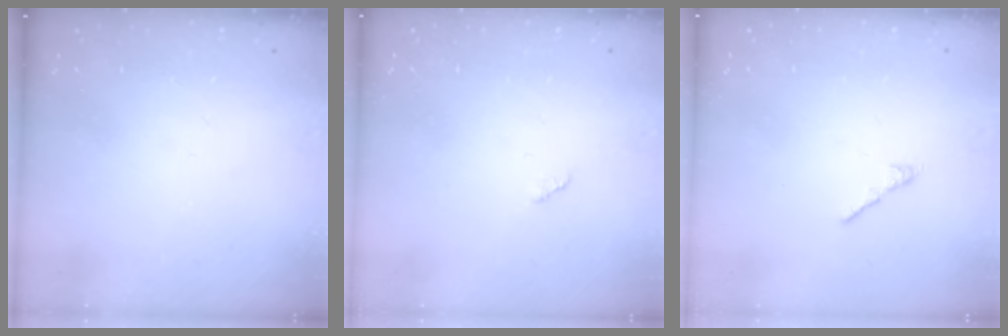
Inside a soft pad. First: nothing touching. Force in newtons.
{"total": 2.1, "press": 2.1, "slide": 0.3}
{"total": 2.7, "press": 2.6, "slide": 0.7}